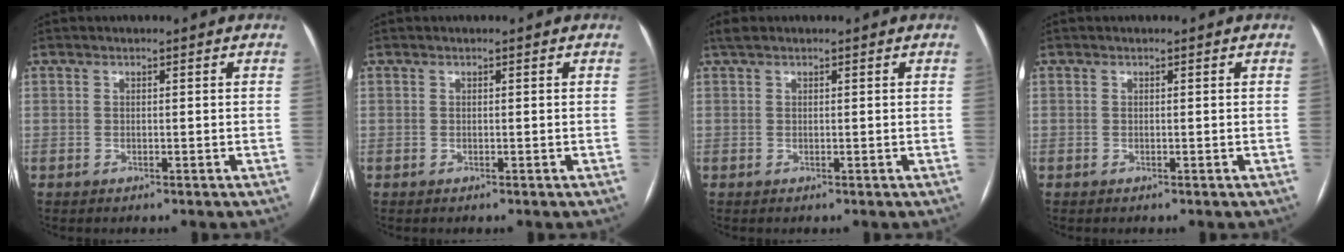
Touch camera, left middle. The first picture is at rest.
{"total": 0.0}
{"total": 1.3, "force": [1.0, 0.4, 0.7], "torque": [-0.018, 0.020, 0.020]}
{"total": 0.0}